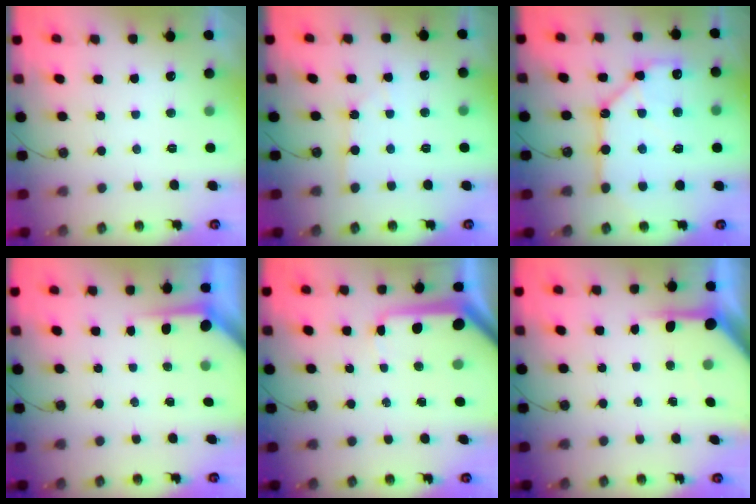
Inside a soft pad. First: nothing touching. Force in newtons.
{"total": 2.2, "press": 2.2, "slide": 0.4}
{"total": 15.1, "press": 15.0, "slide": 1.8}
{"total": 3.7, "press": 3.7, "slide": 0.4}
{"total": 10.1, "press": 10.1, "slide": 1.1}
{"total": 6.2, "press": 6.2, "slide": 0.5}